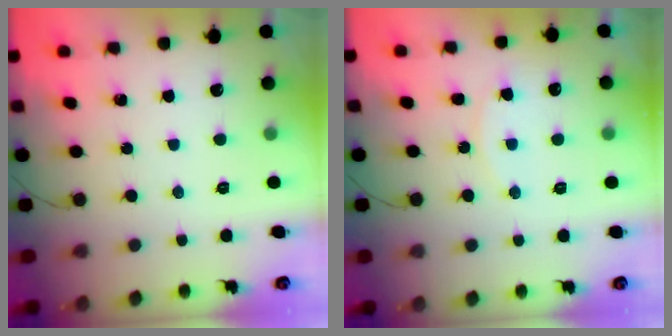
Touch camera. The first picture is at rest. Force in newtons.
{"total": 9.3, "press": 9.3, "slide": 0.3}